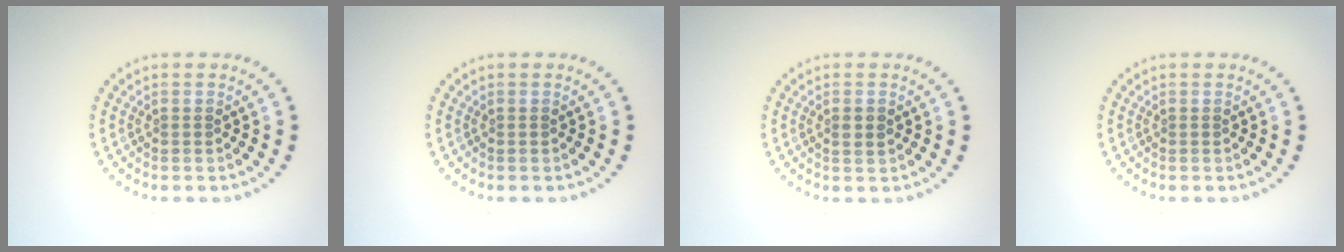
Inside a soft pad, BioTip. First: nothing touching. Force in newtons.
{"total": 0.0}
{"total": 1.1, "press": 1.1, "slide": 0.3}
{"total": 0.0}